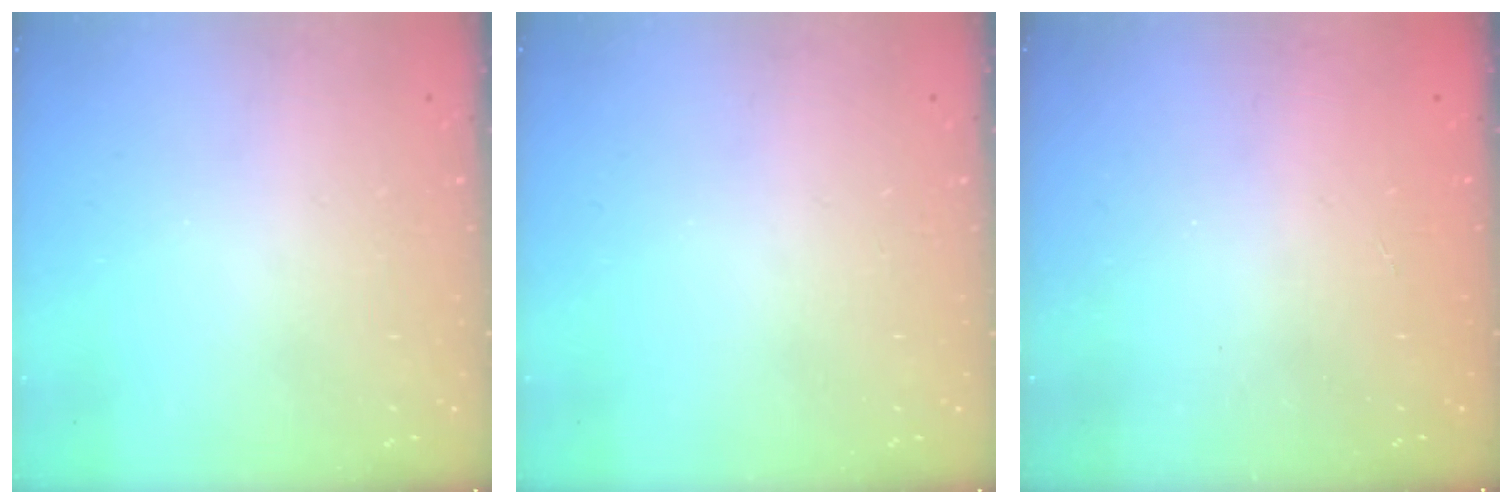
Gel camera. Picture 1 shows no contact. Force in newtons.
{"total": 0.0}
{"total": 2.5, "press": 2.4, "slide": 0.8}